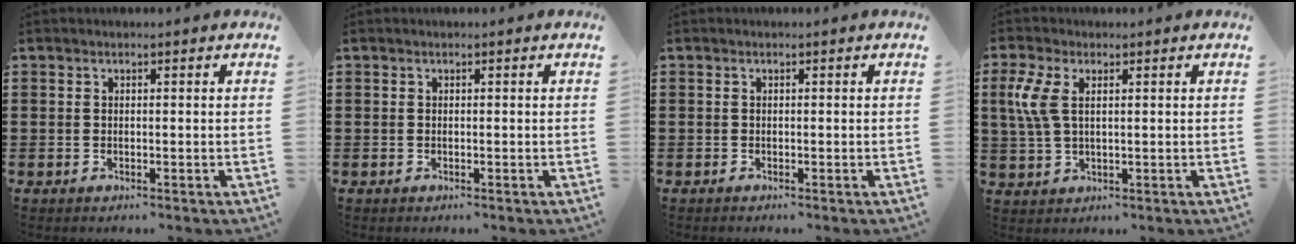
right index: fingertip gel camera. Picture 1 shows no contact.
{"total": 0.0}
{"total": 0.0}
{"total": 5.7, "force": [1.6, 2.6, 4.8], "torque": [-0.130, -0.002, 0.019]}